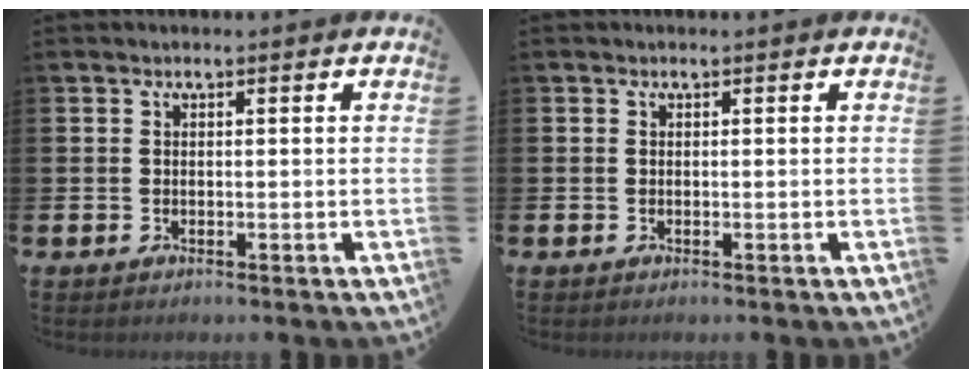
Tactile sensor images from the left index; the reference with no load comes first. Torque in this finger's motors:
{"motor_torque": [0.00, 0.00, 0.00, 0.02]}